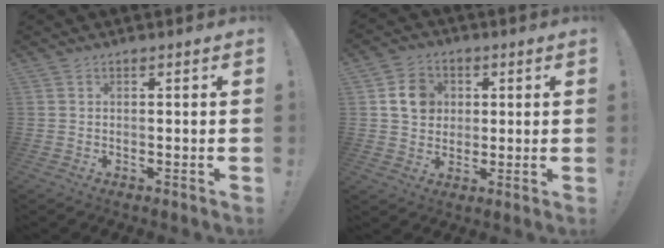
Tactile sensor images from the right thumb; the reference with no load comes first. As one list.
[{"total": 9.1, "force": [2.6, 8.0, 3.6], "torque": [-0.043, -0.002, 0.054]}]